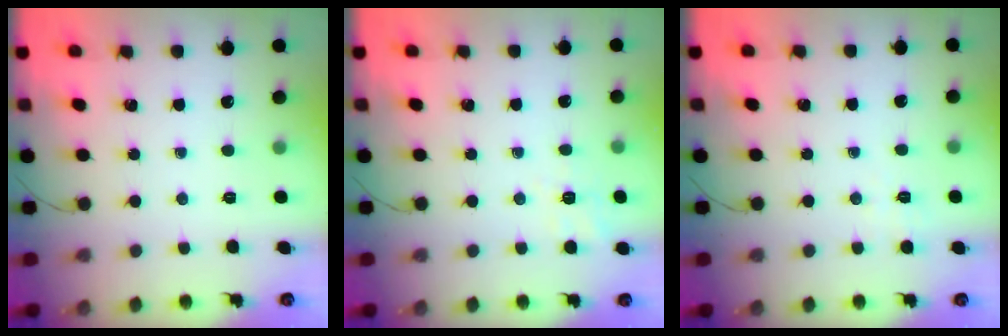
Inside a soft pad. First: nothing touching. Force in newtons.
{"total": 2.2, "press": 0.2, "slide": 2.2}
{"total": 1.4, "press": 0.5, "slide": 1.3}